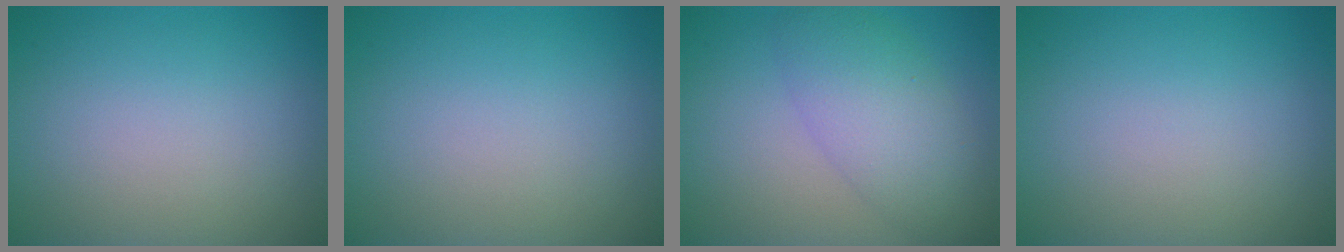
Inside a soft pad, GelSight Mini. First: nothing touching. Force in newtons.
{"total": 0.0}
{"total": 5.3, "press": 5.3, "slide": 0.2}
{"total": 0.0}